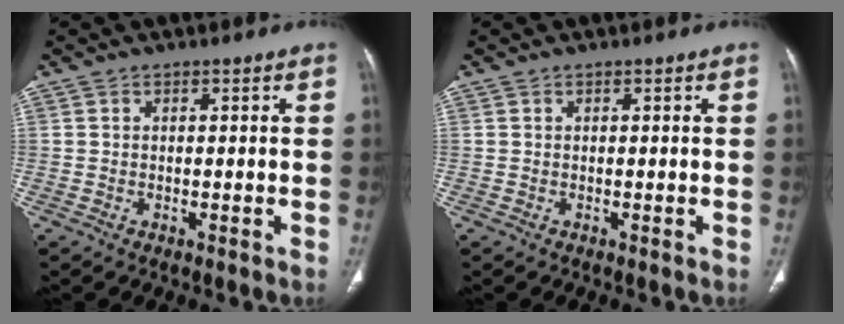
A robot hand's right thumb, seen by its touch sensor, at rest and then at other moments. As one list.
[{"total": 0.0}]